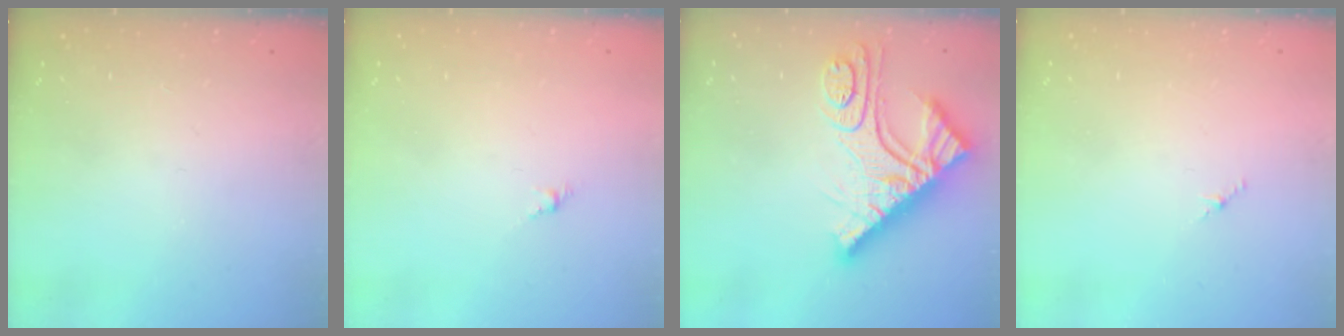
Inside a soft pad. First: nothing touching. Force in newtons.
{"total": 1.6, "press": 1.5, "slide": 0.5}
{"total": 17.4, "press": 17.3, "slide": 1.8}
{"total": 1.2, "press": 1.1, "slide": 0.6}